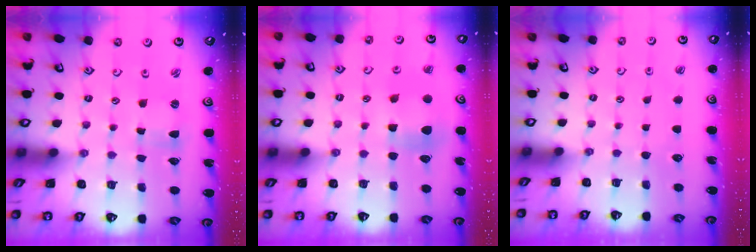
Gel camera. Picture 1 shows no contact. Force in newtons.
{"total": 6.1, "press": 6.1, "slide": 0.2}
{"total": 0.0}